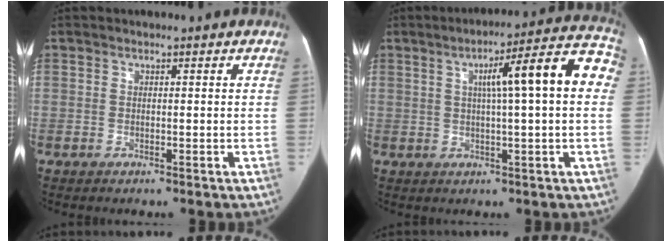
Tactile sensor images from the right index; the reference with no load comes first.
{"total": 13.1, "force": [2.5, 0.9, 12.8], "torque": [-0.171, 0.037, 0.026]}